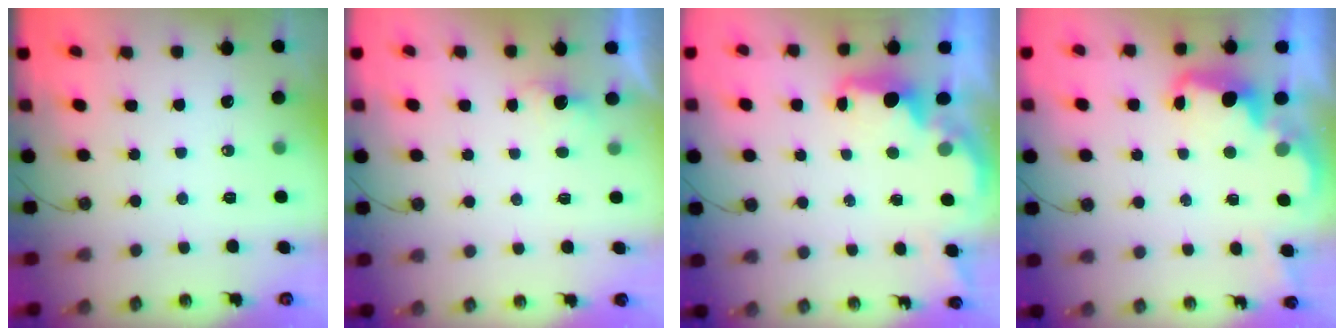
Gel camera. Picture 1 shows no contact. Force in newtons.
{"total": 1.9, "press": 1.7, "slide": 0.8}
{"total": 2.2, "press": 2.1, "slide": 0.8}
{"total": 2.7, "press": 2.6, "slide": 0.7}